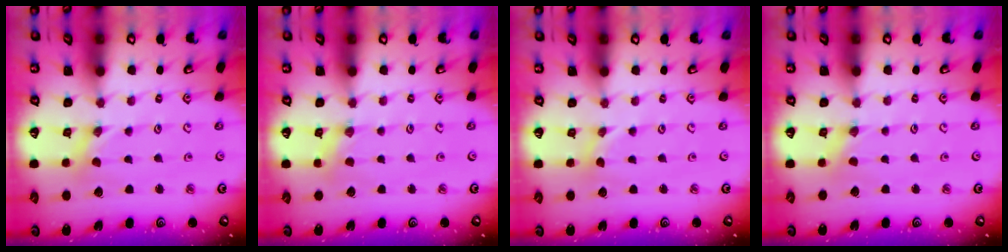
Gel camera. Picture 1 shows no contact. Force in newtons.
{"total": 2.8, "press": 2.7, "slide": 0.4}
{"total": 0.7, "press": 0.7, "slide": 0.1}
{"total": 0.0}